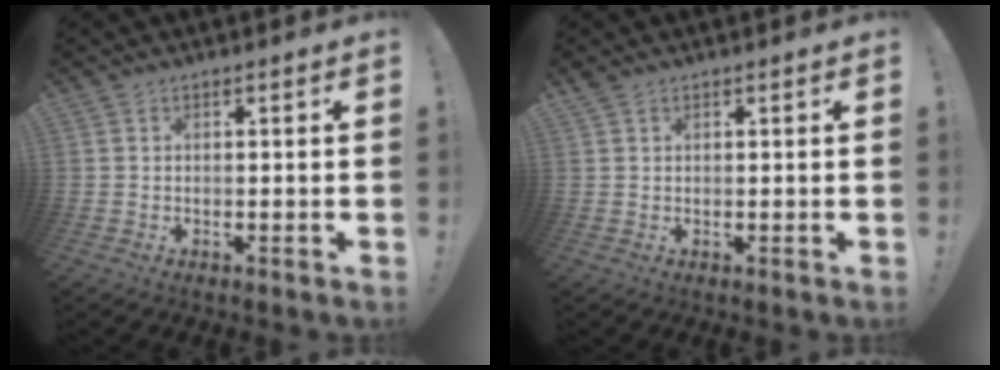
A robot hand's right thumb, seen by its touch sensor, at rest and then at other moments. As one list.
[{"total": 1.1, "force": [0.9, 0.4, 0.4], "torque": [0.000, -0.003, 0.016]}]